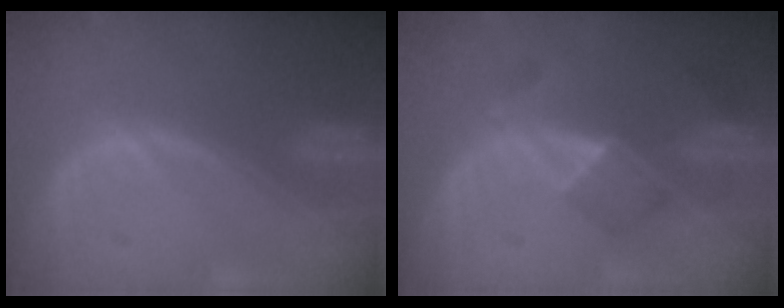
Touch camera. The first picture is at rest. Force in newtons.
{"total": 5.4, "press": 4.6, "slide": 2.8}